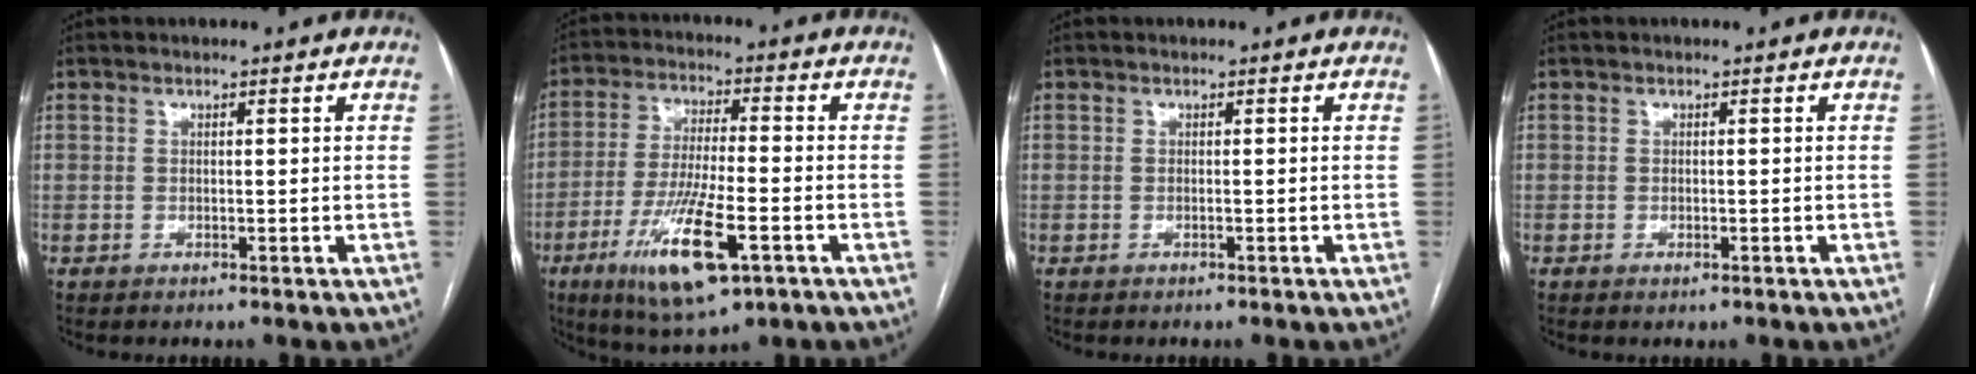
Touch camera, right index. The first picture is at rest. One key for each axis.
{"total": 13.8, "fx": -6.1, "fy": 2.6, "fz": 12.0, "tx": -0.234, "ty": -0.025, "tz": -0.101}
{"total": 0.0}
{"total": 0.6, "fx": -0.4, "fy": 0.3, "fz": 0.4, "tx": -0.005, "ty": 0.000, "tz": -0.003}